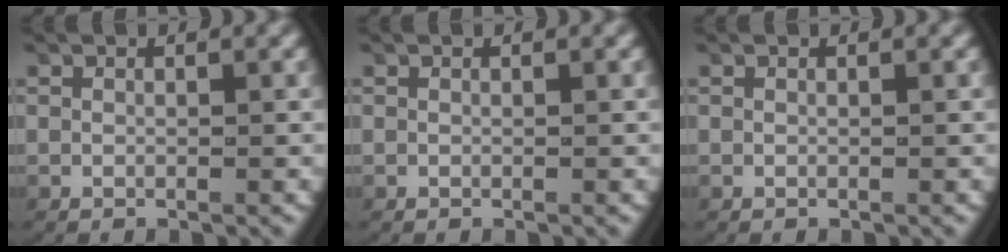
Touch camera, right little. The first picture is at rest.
{"total": 0.0}
{"total": 0.0}